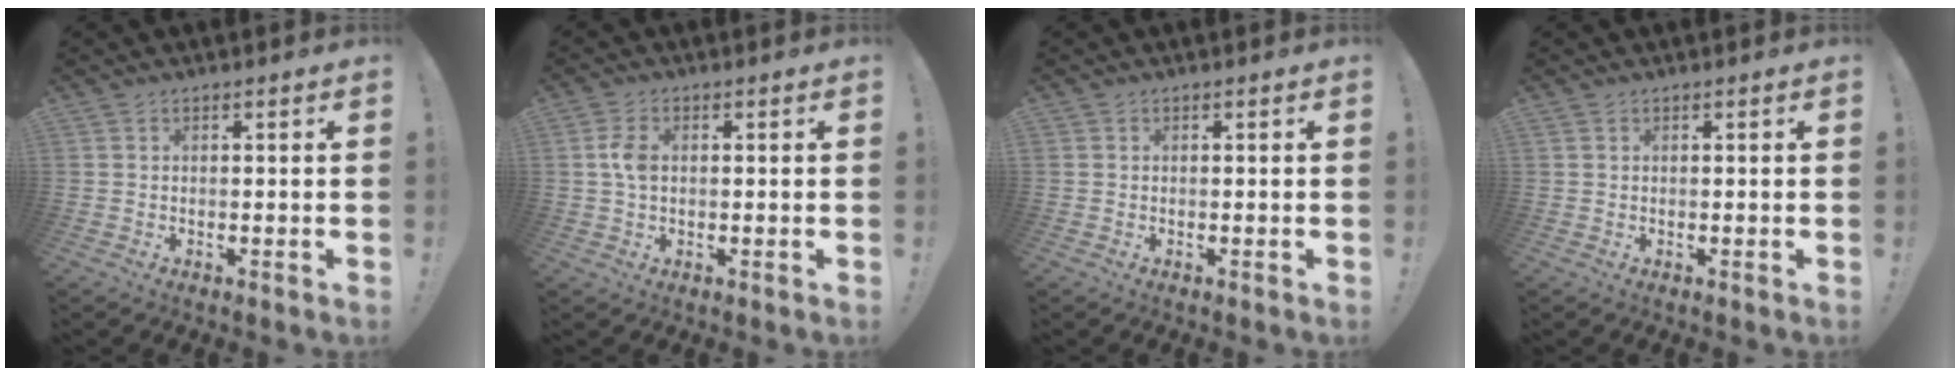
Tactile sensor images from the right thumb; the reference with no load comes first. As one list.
[{"total": 4.4, "force": [0.4, 2.7, 3.5], "torque": [-0.070, 0.006, 0.004]}, {"total": 0.0}, {"total": 0.0}]